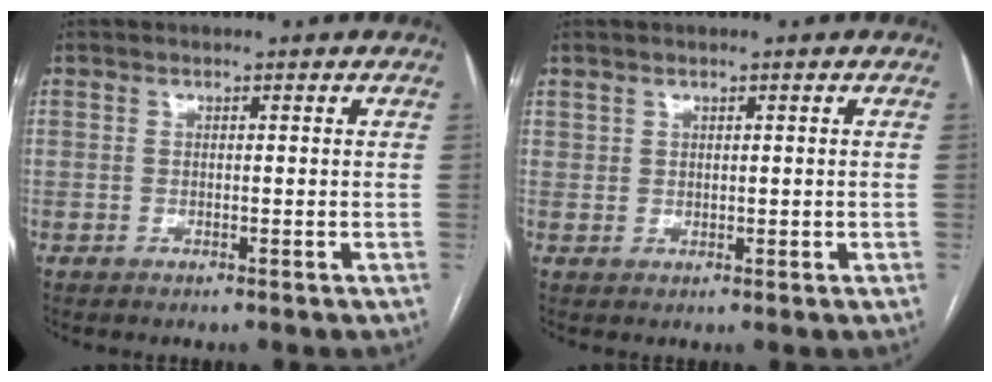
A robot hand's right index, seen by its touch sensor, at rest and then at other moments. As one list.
[{"total": 0.9, "force": [0.6, 0.7, 0.1], "torque": [0.003, 0.000, 0.012]}]